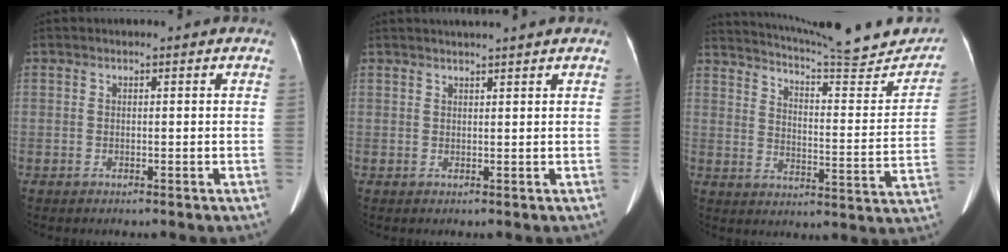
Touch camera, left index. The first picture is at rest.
{"total": 3.0, "force": [2.7, -0.4, 1.2], "torque": [-0.014, 0.019, 0.040]}
{"total": 22.4, "force": [20.6, 2.1, 8.4], "torque": [-0.119, -0.054, 0.262]}